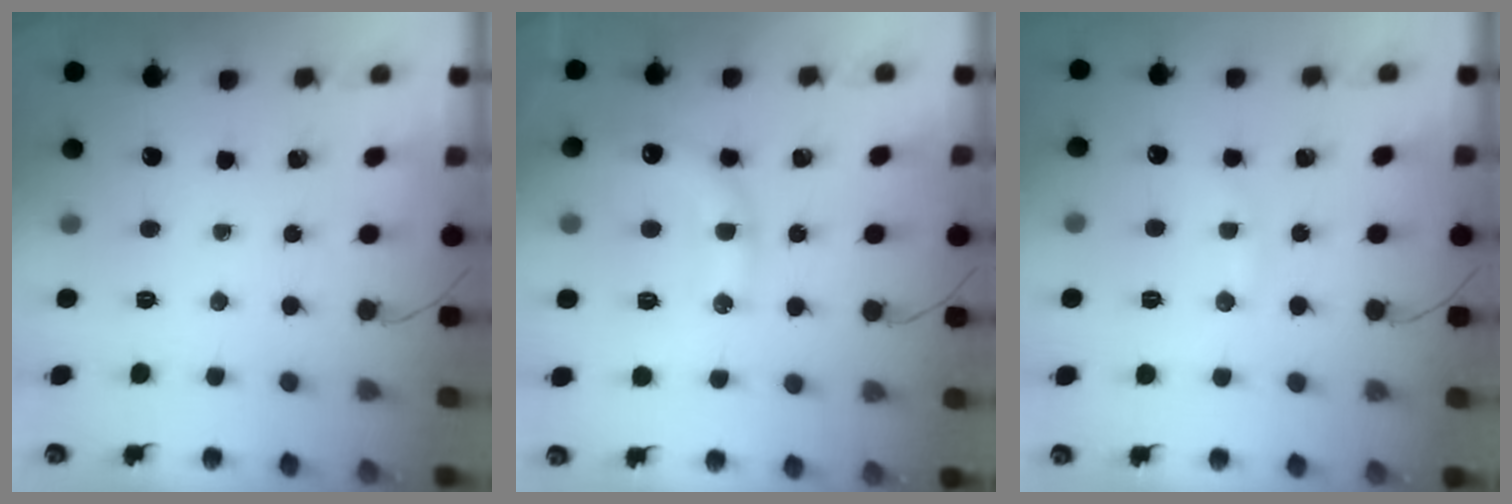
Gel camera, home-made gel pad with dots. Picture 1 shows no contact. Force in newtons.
{"total": 15.3, "press": 15.1, "slide": 2.3}
{"total": 6.9, "press": 6.8, "slide": 1.2}